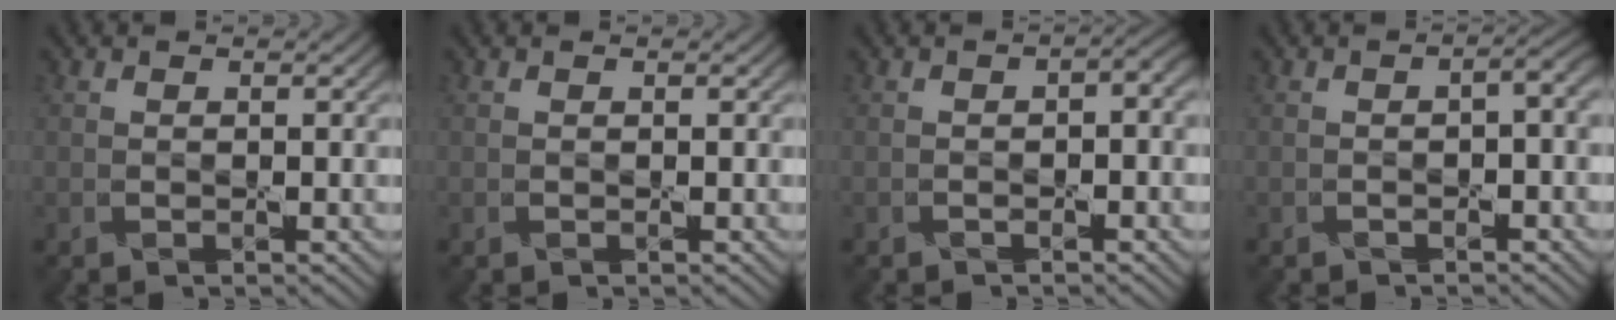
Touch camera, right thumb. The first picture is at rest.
{"total": 0.0}
{"total": 2.6, "force": [-0.5, 0.8, 2.4], "torque": [-0.040, -0.005, -0.006]}
{"total": 2.3, "force": [-0.5, 0.6, 2.2], "torque": [-0.036, -0.002, -0.008]}